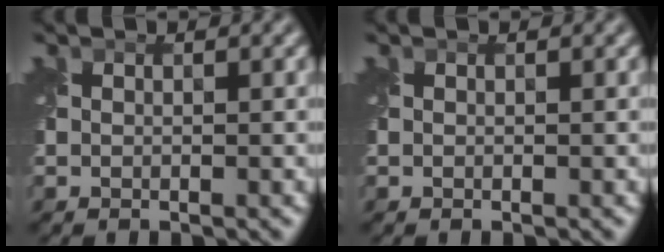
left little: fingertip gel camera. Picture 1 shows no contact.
{"total": 0.0}